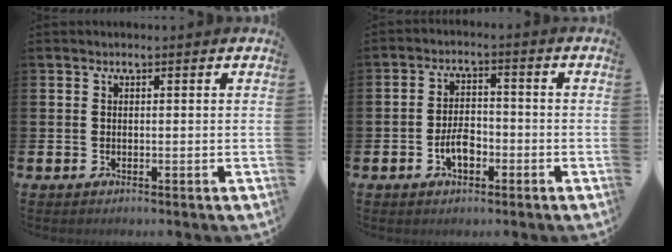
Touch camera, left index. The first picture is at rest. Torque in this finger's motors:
{"motor_torque": [0.86, 0.05, 0.16, 0.13]}